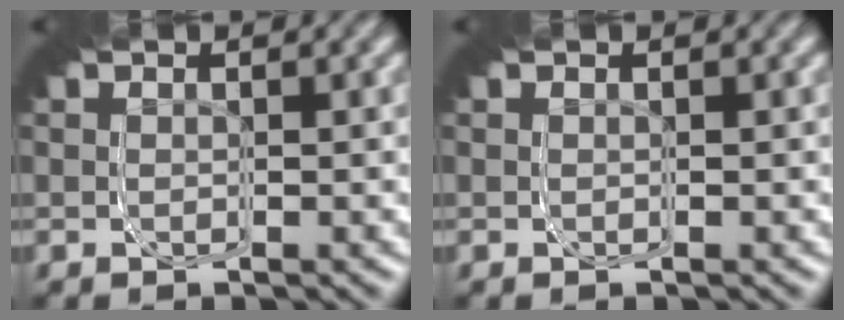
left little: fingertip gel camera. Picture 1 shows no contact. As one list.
[{"total": 0.0}]